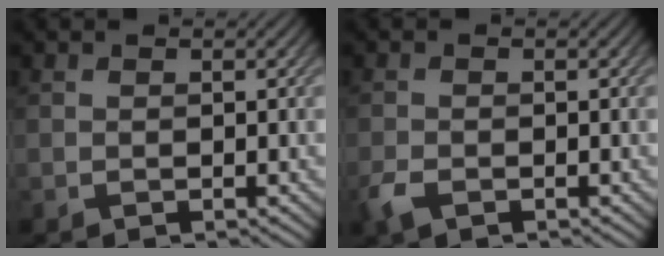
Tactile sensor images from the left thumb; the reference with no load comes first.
{"total": 2.3, "force": [-1.3, 1.1, 1.5], "torque": [-0.039, -0.005, -0.030]}